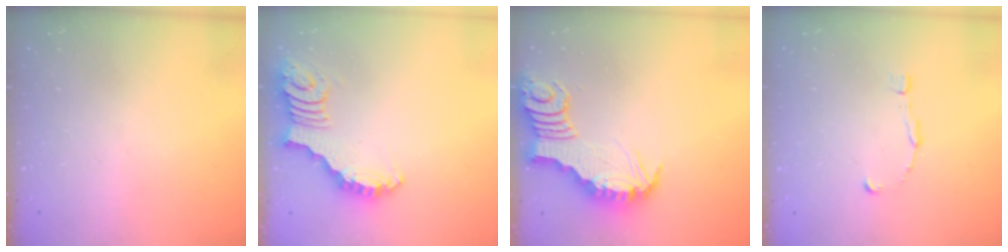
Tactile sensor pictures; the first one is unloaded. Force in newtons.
{"total": 2.7, "press": 2.7, "slide": 0.6}
{"total": 3.8, "press": 3.8, "slide": 0.1}
{"total": 0.9, "press": 0.9, "slide": 0.0}